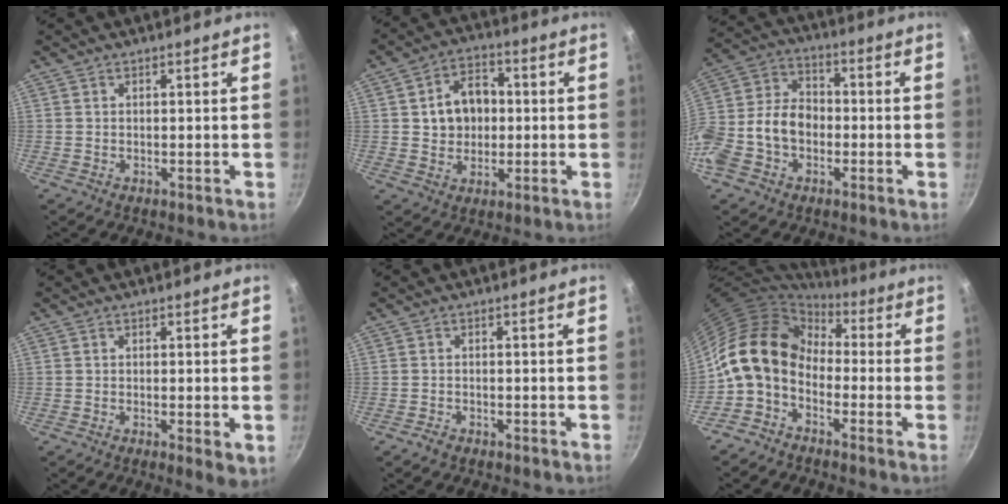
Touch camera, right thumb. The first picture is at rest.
{"total": 9.6, "force": [0.7, 7.5, 5.9], "torque": [-0.065, 0.013, 0.009]}
{"total": 14.6, "force": [-3.5, 10.7, 9.3], "torque": [-0.163, 0.052, -0.074]}
{"total": 3.5, "force": [-0.7, 0.9, 3.3], "torque": [-0.051, -0.013, -0.011]}
{"total": 1.4, "force": [-1.2, 0.6, 0.6], "torque": [-0.016, 0.011, -0.023]}
{"total": 13.0, "force": [-0.8, 9.6, 8.7], "torque": [-0.141, 0.037, -0.036]}